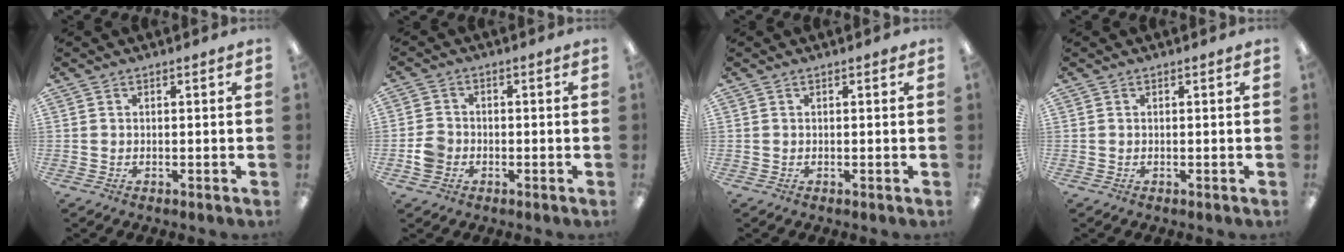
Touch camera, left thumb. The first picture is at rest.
{"total": 4.5, "force": [-1.5, 3.8, 1.9], "torque": [-0.029, 0.012, -0.026]}
{"total": 0.0}
{"total": 0.0}